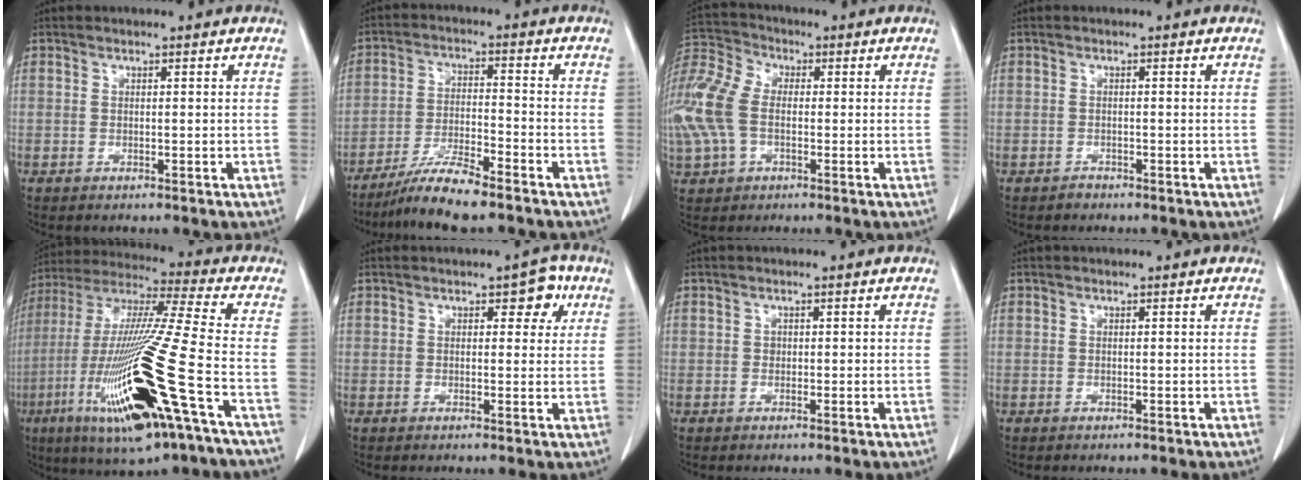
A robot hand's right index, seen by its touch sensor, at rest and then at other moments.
{"total": 7.5, "force": [-6.3, 0.1, 4.1], "torque": [-0.081, -0.024, -0.118]}
{"total": 13.1, "force": [-0.8, 8.1, 10.3], "torque": [-0.267, 0.023, -0.015]}
{"total": 0.8, "force": [-0.7, 0.5, -0.2], "torque": [0.003, 0.002, -0.014]}
{"total": 24.3, "force": [-8.3, 1.0, 22.8], "torque": [-0.475, -0.040, -0.153]}
{"total": 4.0, "force": [1.7, 2.1, 2.9], "torque": [-0.026, 0.011, 0.019]}
{"total": 0.8, "force": [0.1, 0.7, 0.4], "torque": [-0.004, 0.002, 0.000]}
{"total": 0.0}